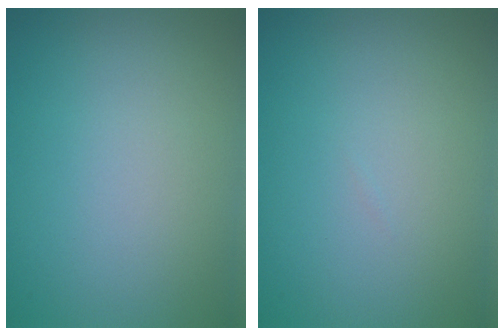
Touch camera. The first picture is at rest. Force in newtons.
{"total": 0.0}